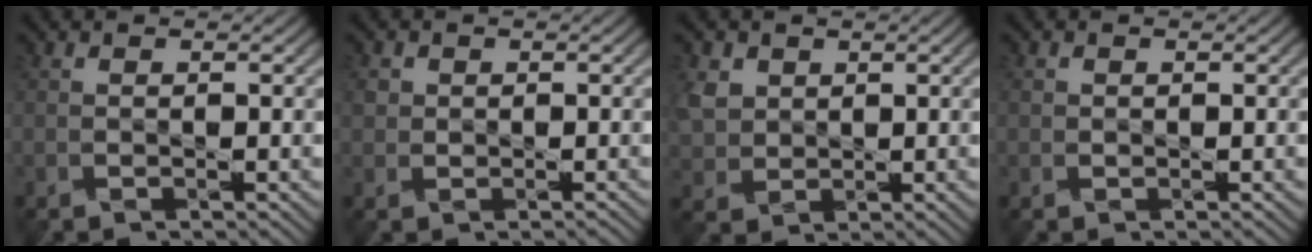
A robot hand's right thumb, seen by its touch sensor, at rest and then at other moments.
{"total": 1.3, "force": [0.7, 1.0, -0.5], "torque": [0.005, 0.010, 0.014]}
{"total": 3.2, "force": [1.8, 2.6, 0.7], "torque": [-0.036, 0.006, 0.035]}
{"total": 0.6, "force": [0.3, 0.4, -0.4], "torque": [0.010, 0.004, 0.006]}